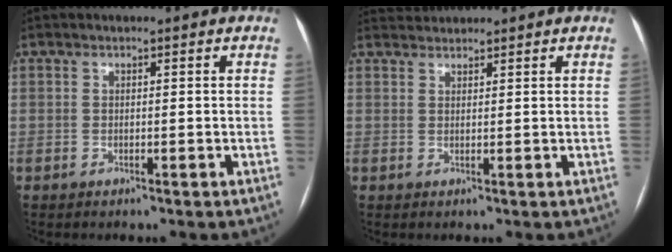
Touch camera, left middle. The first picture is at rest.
{"total": 2.3, "force": [2.3, 0.1, -0.3], "torque": [-0.004, 0.018, 0.049]}